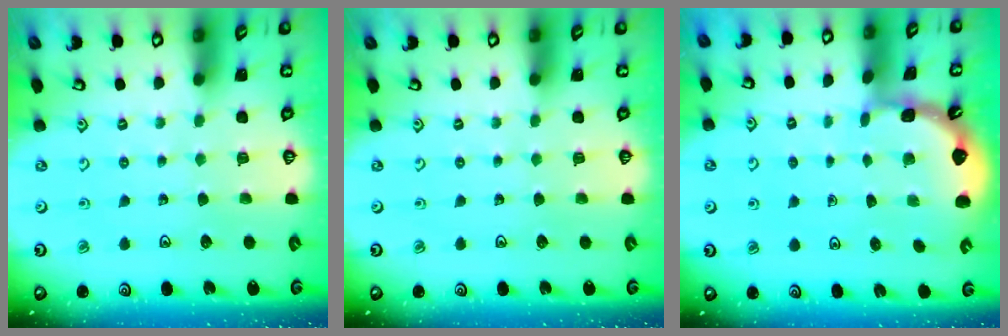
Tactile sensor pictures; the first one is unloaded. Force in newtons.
{"total": 0.0}
{"total": 0.9, "press": 0.9, "slide": 0.2}